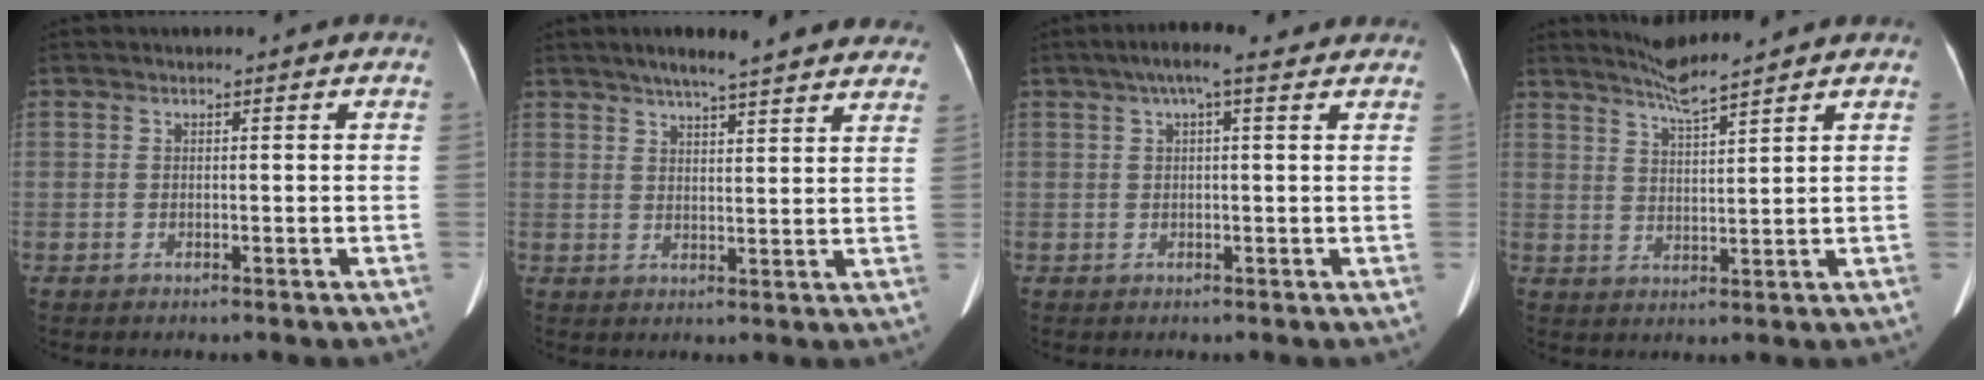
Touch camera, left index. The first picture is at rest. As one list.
[{"total": 16.2, "force": [13.8, 2.4, 8.1], "torque": [-0.109, 0.027, 0.173]}, {"total": 6.0, "force": [4.0, 1.1, 4.3], "torque": [-0.068, 0.040, 0.061]}, {"total": 5.2, "force": [4.7, -0.8, 2.0], "torque": [-0.045, -0.001, 0.092]}]